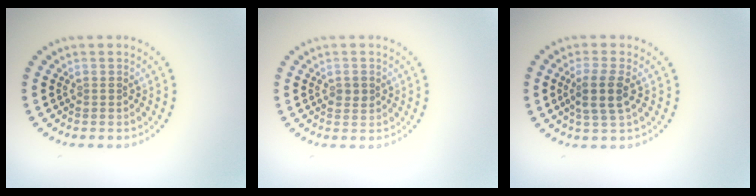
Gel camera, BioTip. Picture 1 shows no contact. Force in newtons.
{"total": 1.3, "press": 1.3, "slide": 0.2}
{"total": 2.9, "press": 2.5, "slide": 1.4}